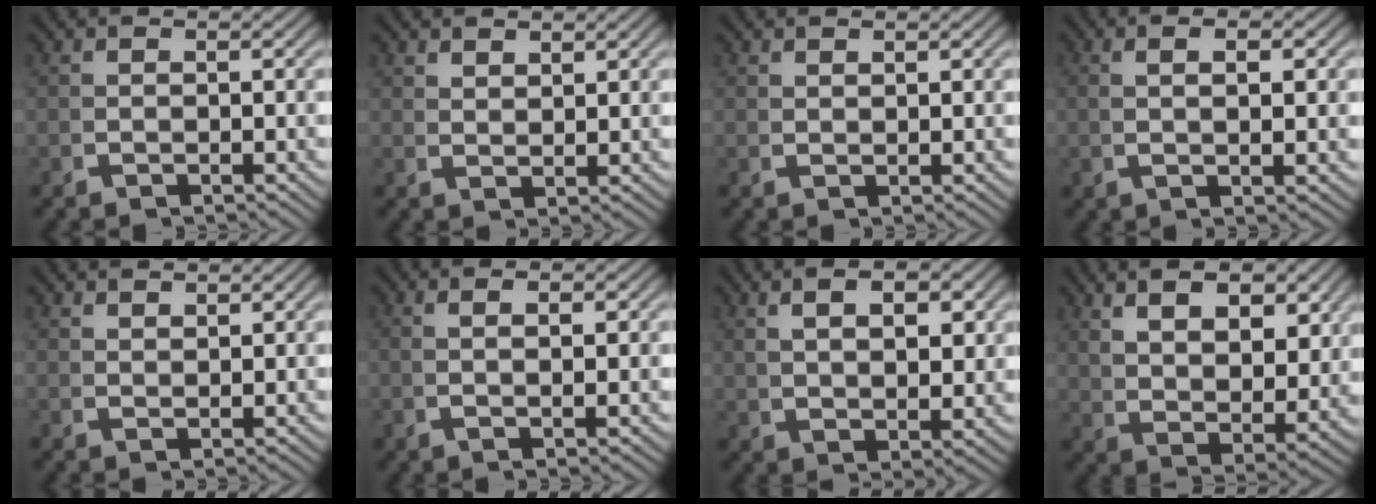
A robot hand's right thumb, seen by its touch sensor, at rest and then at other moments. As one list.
[{"total": 2.0, "force": [2.0, -0.1, 0.3], "torque": [0.000, 0.003, 0.044]}, {"total": 1.1, "force": [1.0, -0.2, 0.0], "torque": [0.005, 0.004, 0.023]}, {"total": 2.6, "force": [0.8, 0.1, 2.5], "torque": [-0.043, 0.006, 0.018]}, {"total": 1.8, "force": [1.7, -0.2, 0.2], "torque": [0.002, 0.003, 0.039]}, {"total": 2.1, "force": [0.7, 0.0, 2.0], "torque": [-0.033, 0.005, 0.017]}, {"total": 4.6, "force": [2.1, 1.6, 3.7], "torque": [-0.047, 0.004, 0.047]}, {"total": 8.2, "force": [2.8, 4.5, 6.3], "torque": [-0.109, -0.027, 0.065]}]